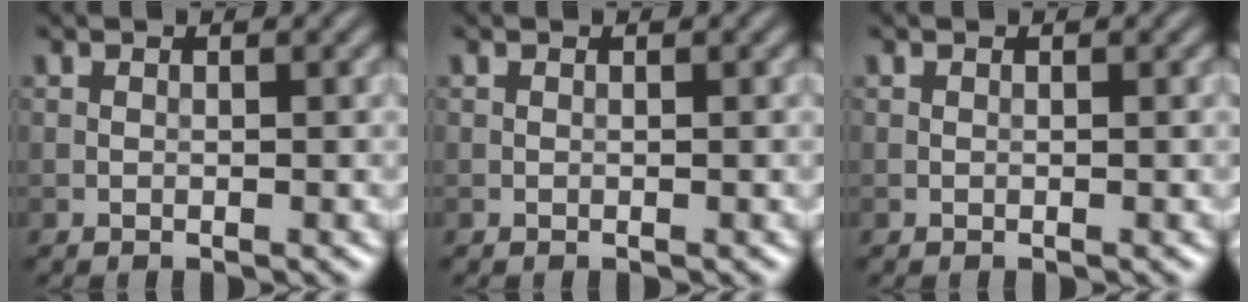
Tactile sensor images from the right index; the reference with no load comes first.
{"total": 0.0}
{"total": 0.0}